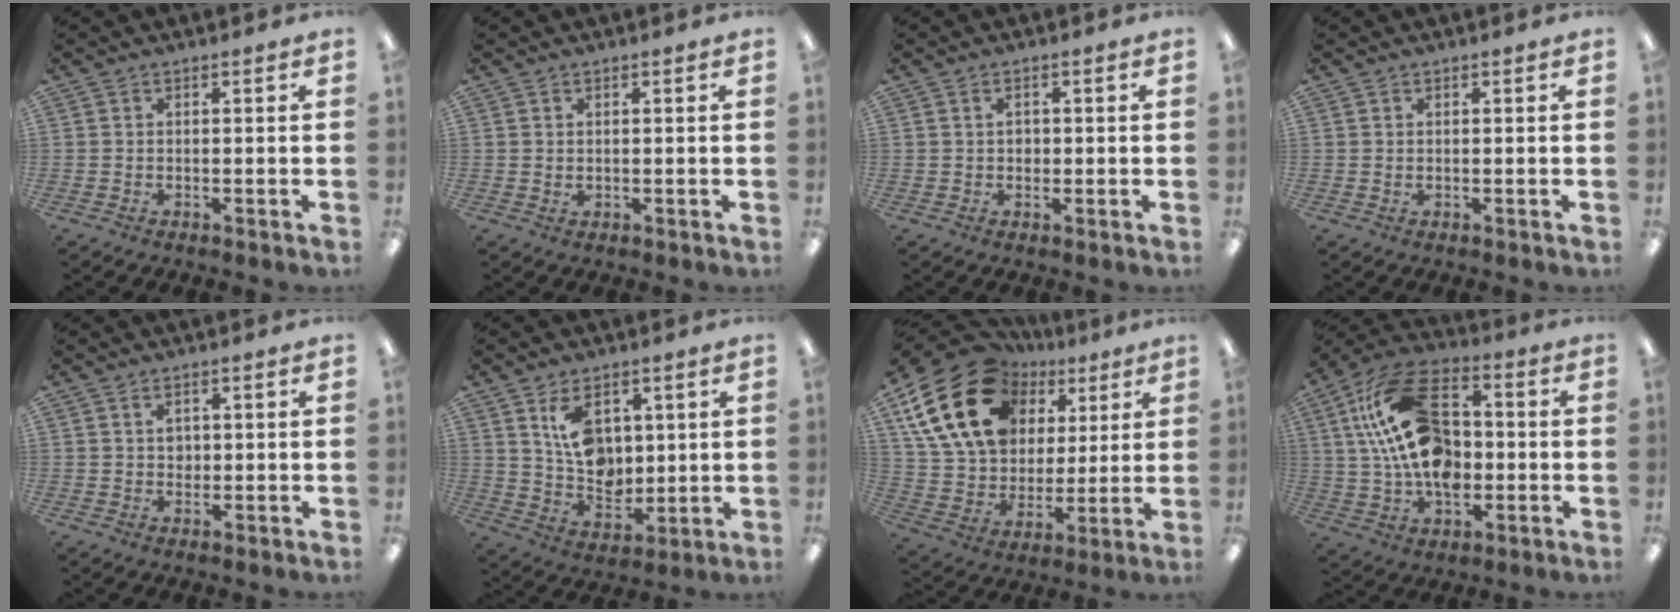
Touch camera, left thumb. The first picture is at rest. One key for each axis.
{"total": 1.0, "fx": 0.6, "fy": 0.7, "fz": 0.4, "tx": -0.002, "ty": -0.001, "tz": 0.009}
{"total": 1.9, "fx": 0.4, "fy": 1.5, "fz": 1.1, "tx": -0.024, "ty": 0.007, "tz": 0.005}
{"total": 0.6, "fx": 0.3, "fy": 0.4, "fz": 0.3, "tx": 0.001, "ty": -0.001, "tz": 0.004}
{"total": 2.4, "fx": 0.9, "fy": 1.9, "fz": 1.2, "tx": -0.019, "ty": 0.003, "tz": 0.013}
{"total": 10.3, "fx": 4.4, "fy": 7.3, "fz": 5.8, "tx": -0.097, "ty": -0.011, "tz": 0.081}
{"total": 24.4, "fx": 10.5, "fy": 17.6, "fz": 13.2, "tx": -0.264, "ty": -0.036, "tz": 0.199}
{"total": 21.4, "fx": 2.9, "fy": 14.4, "fz": 15.6, "tx": -0.291, "ty": 0.002, "tz": 0.052}